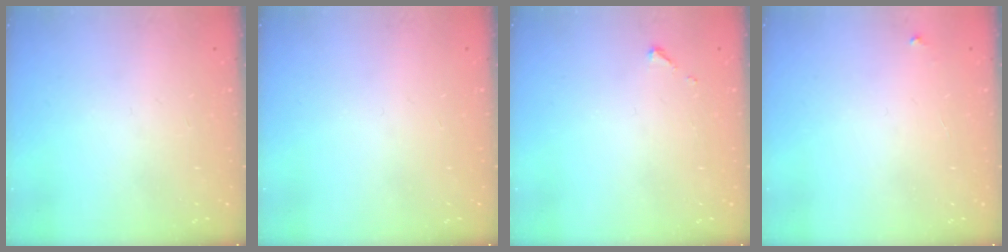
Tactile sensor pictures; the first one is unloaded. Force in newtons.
{"total": 0.0}
{"total": 2.6, "press": 2.6, "slide": 0.3}
{"total": 2.2, "press": 2.2, "slide": 0.1}